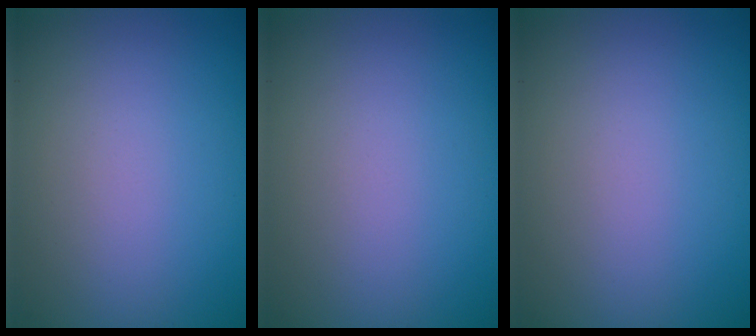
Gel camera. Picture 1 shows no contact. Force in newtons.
{"total": 0.0}
{"total": 0.0}